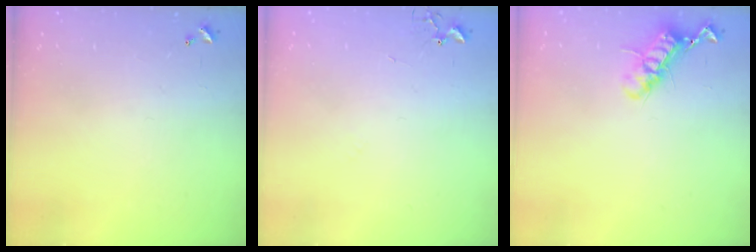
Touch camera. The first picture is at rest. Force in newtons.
{"total": 4.9, "press": 4.9, "slide": 0.5}
{"total": 11.9, "press": 11.9, "slide": 0.8}